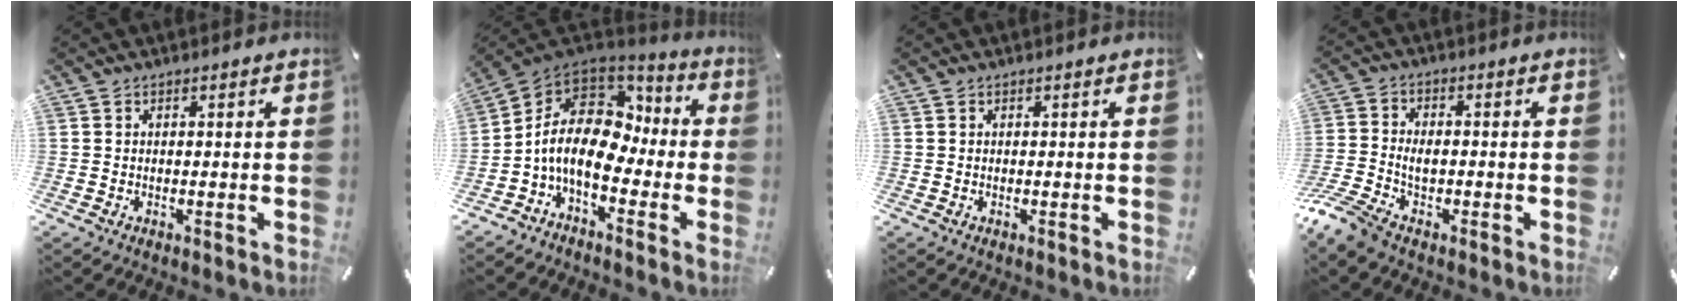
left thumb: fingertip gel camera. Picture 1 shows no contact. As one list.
[{"total": 13.2, "force": [-2.8, 8.5, 9.7], "torque": [-0.213, 0.009, -0.054]}, {"total": 0.0}, {"total": 6.6, "force": [-3.4, 3.7, 4.3], "torque": [-0.104, 0.004, -0.065]}]